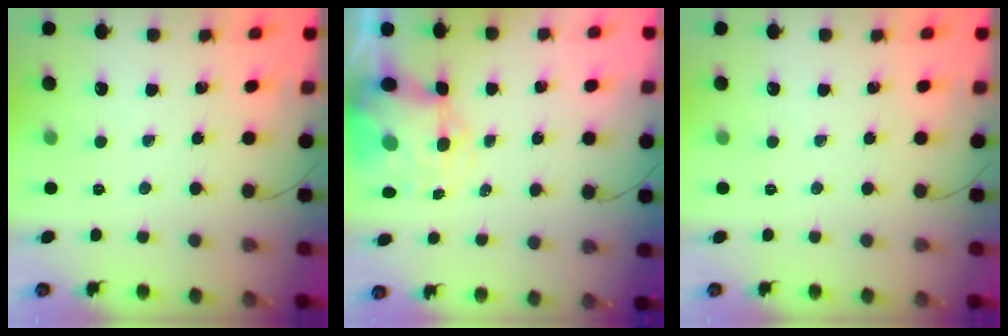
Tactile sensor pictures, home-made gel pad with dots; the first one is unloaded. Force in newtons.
{"total": 8.3, "press": 8.0, "slide": 2.1}
{"total": 0.0}